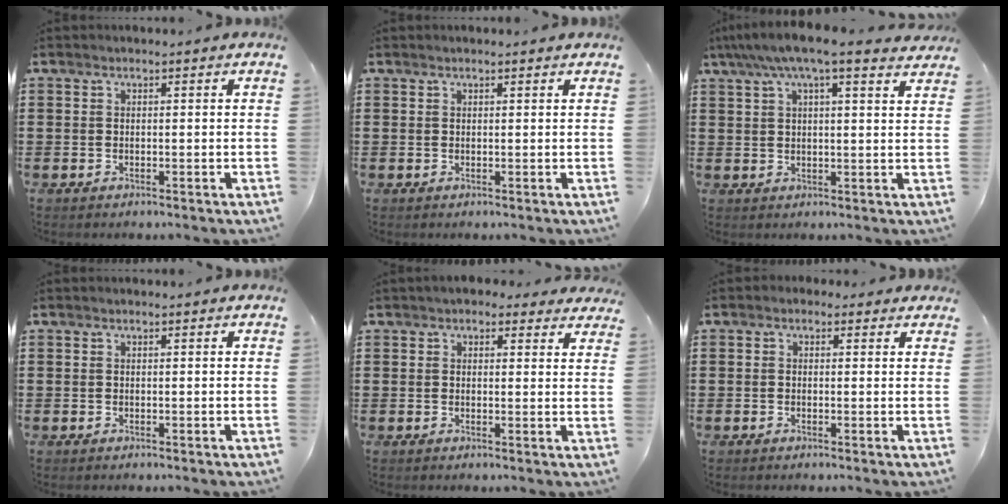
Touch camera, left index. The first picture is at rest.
{"total": 0.5, "force": [0.5, 0.0, 0.3], "torque": [-0.007, 0.000, 0.010]}
{"total": 6.4, "force": [4.9, 0.6, 4.0], "torque": [-0.093, -0.009, 0.086]}
{"total": 0.0}
{"total": 2.6, "force": [2.2, 1.2, 0.8], "torque": [-0.015, -0.001, 0.038]}
{"total": 1.0, "force": [0.3, 0.8, 0.4], "torque": [-0.011, 0.005, 0.004]}